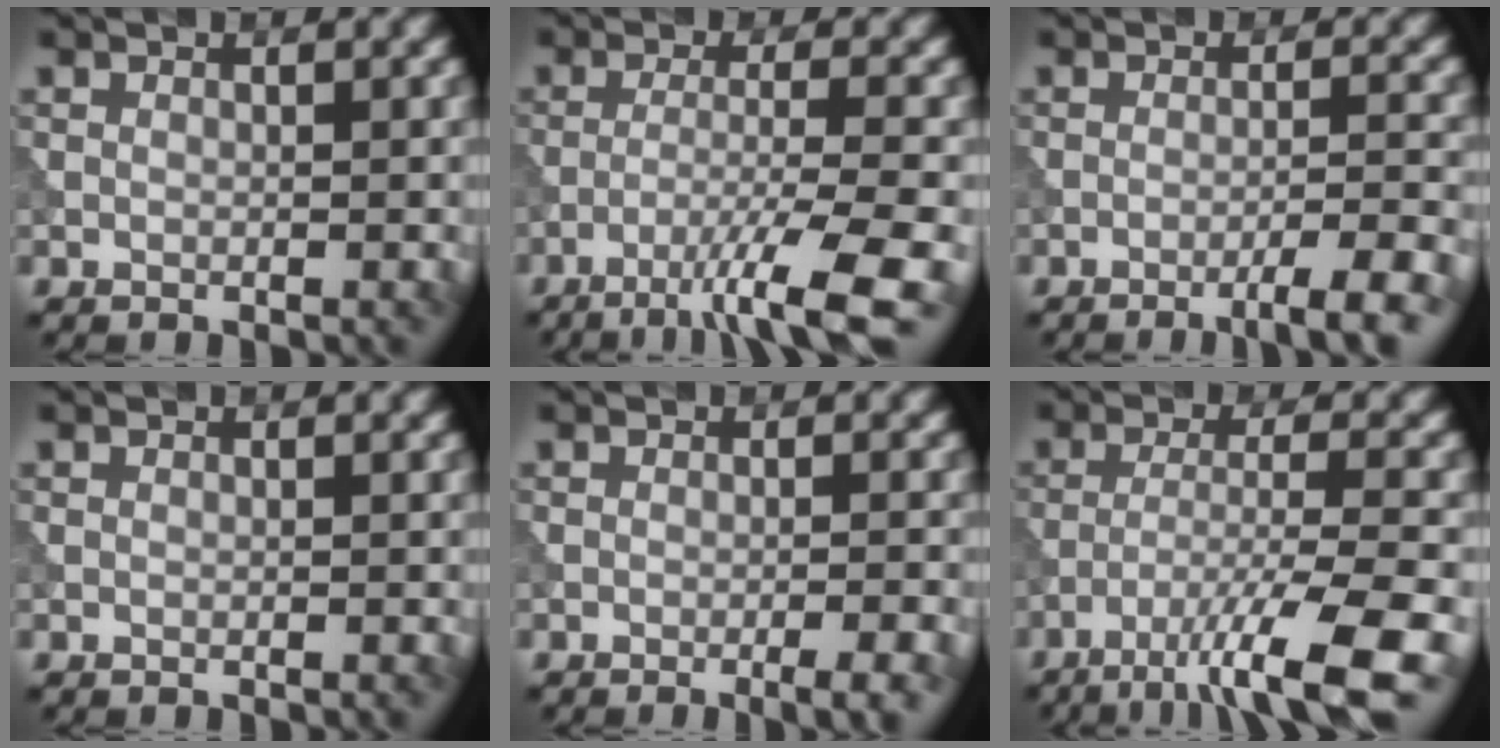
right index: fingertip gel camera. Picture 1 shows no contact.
{"total": 7.0, "force": [-4.7, 0.7, 5.2], "torque": [-0.086, 0.003, -0.076]}
{"total": 4.0, "force": [-2.5, 0.4, 3.0], "torque": [-0.052, 0.004, -0.038]}
{"total": 0.0}
{"total": 4.1, "force": [-2.4, 1.4, 3.0], "torque": [-0.029, 0.007, -0.023]}
{"total": 8.3, "force": [-5.5, 1.1, 6.1], "torque": [-0.101, 0.003, -0.091]}